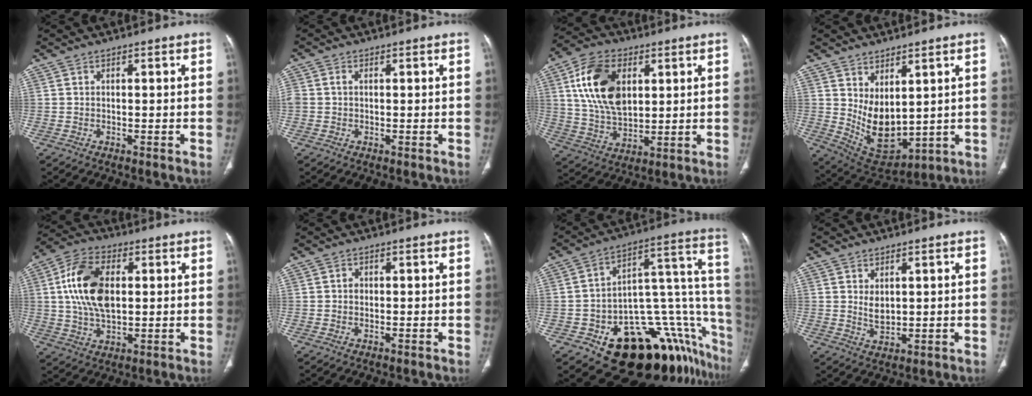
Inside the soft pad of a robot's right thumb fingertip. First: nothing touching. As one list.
[{"total": 1.9, "force": [0.1, 1.6, 1.1], "torque": [-0.030, 0.009, 0.005]}, {"total": 15.9, "force": [4.6, 10.0, 11.5], "torque": [-0.197, -0.009, 0.090]}, {"total": 10.6, "force": [2.5, 6.0, 8.4], "torque": [-0.121, -0.033, 0.078]}, {"total": 14.1, "force": [2.1, 8.3, 11.1], "torque": [-0.208, 0.008, 0.037]}, {"total": 1.3, "force": [0.0, 1.1, 0.6], "torque": [-0.007, 0.002, -0.001]}, {"total": 29.8, "force": [-14.5, 14.4, 21.6], "torque": [-0.153, 0.117, -0.188]}, {"total": 3.5, "force": [0.9, 2.2, 2.5], "torque": [-0.034, -0.013, 0.026]}]